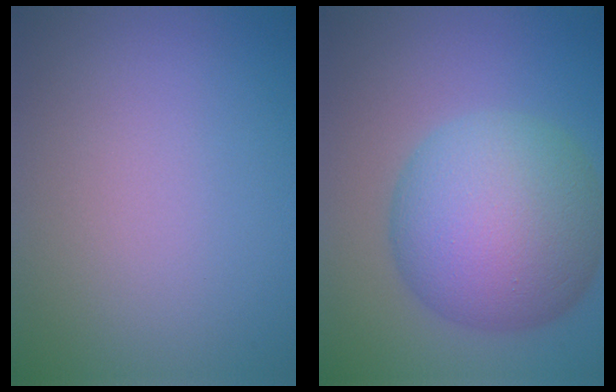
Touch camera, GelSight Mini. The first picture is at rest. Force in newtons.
{"total": 12.1, "press": 12.1, "slide": 0.1}